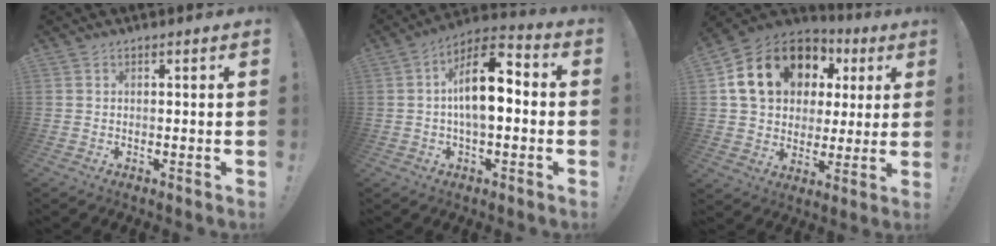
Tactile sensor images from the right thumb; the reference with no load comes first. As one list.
[{"total": 14.0, "force": [0.7, 6.5, 12.4], "torque": [-0.198, 0.006, 0.008]}, {"total": 20.3, "force": [8.3, 14.5, 11.5], "torque": [-0.185, -0.020, 0.170]}]